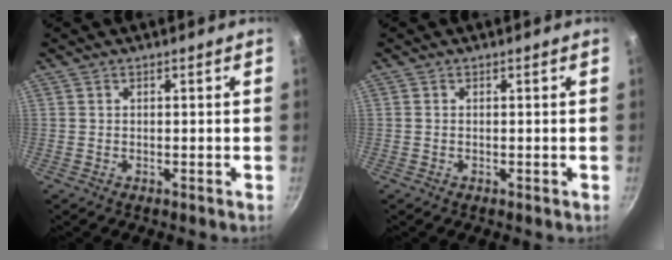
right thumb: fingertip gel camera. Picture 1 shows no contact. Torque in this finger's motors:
{"motor_torque": [-0.27, -0.52, 0.35, -0.10, -0.02]}